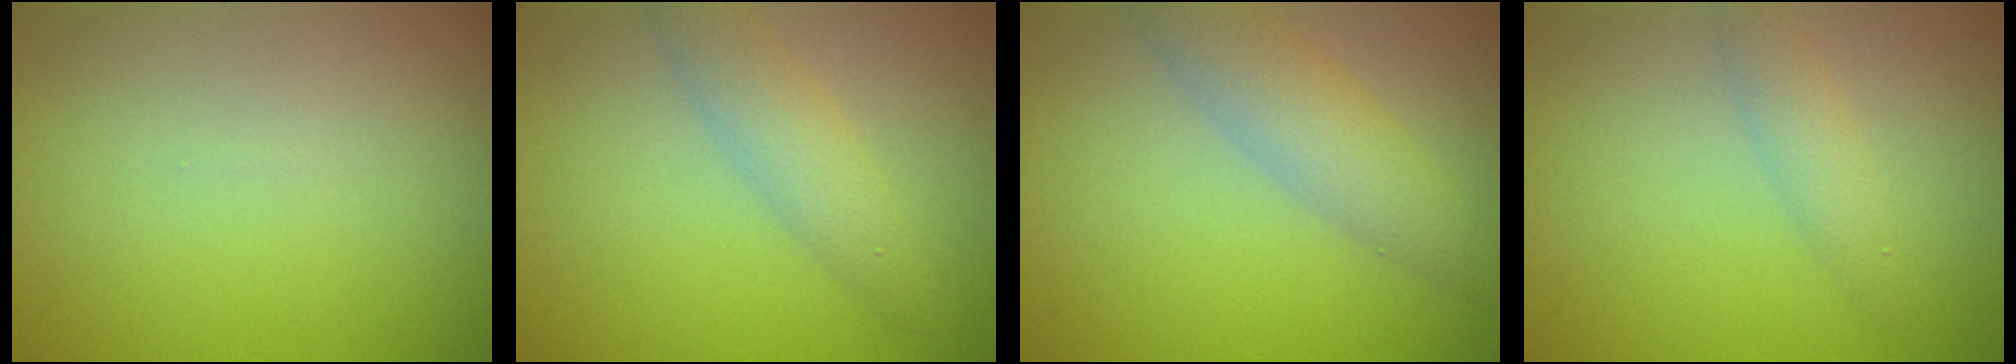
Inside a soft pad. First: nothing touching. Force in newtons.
{"total": 2.8, "press": 2.8, "slide": 0.1}
{"total": 3.8, "press": 3.8, "slide": 0.1}
{"total": 1.7, "press": 1.7, "slide": 0.1}